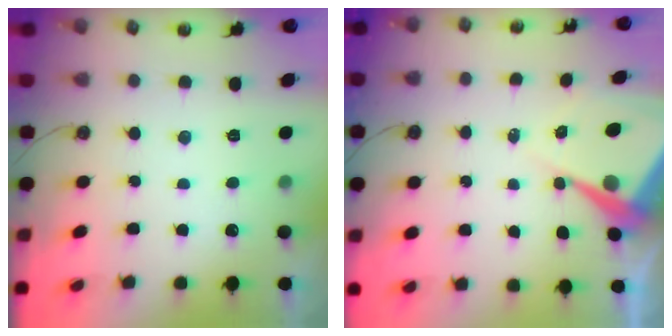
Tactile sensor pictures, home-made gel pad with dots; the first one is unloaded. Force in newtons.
{"total": 9.6, "press": 9.5, "slide": 0.9}